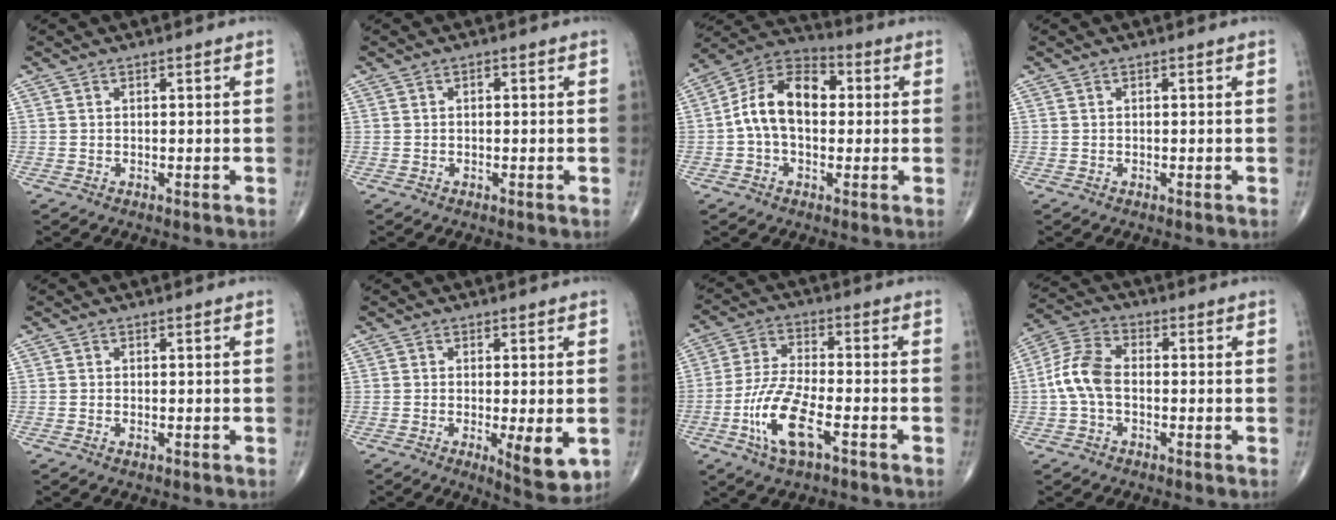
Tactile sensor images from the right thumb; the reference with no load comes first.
{"total": 0.7, "force": [0.1, 0.5, 0.6], "torque": [-0.003, 0.003, -0.001]}
{"total": 13.3, "force": [0.6, 8.6, 10.2], "torque": [-0.167, 0.036, -0.003]}
{"total": 0.0}
{"total": 0.7, "force": [-0.3, 0.4, 0.5], "torque": [-0.013, 0.002, -0.005]}
{"total": 7.0, "force": [-1.6, 2.0, 6.5], "torque": [-0.094, -0.020, -0.021]}
{"total": 11.5, "force": [-4.9, 3.9, 9.6], "torque": [-0.207, 0.019, -0.092]}
{"total": 8.2, "force": [-0.9, 5.0, 6.4], "torque": [-0.137, 0.025, -0.029]}